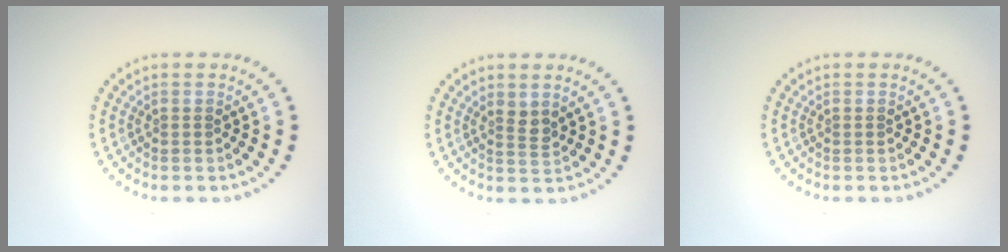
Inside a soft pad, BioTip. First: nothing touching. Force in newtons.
{"total": 1.3, "press": 1.0, "slide": 0.8}
{"total": 0.0}